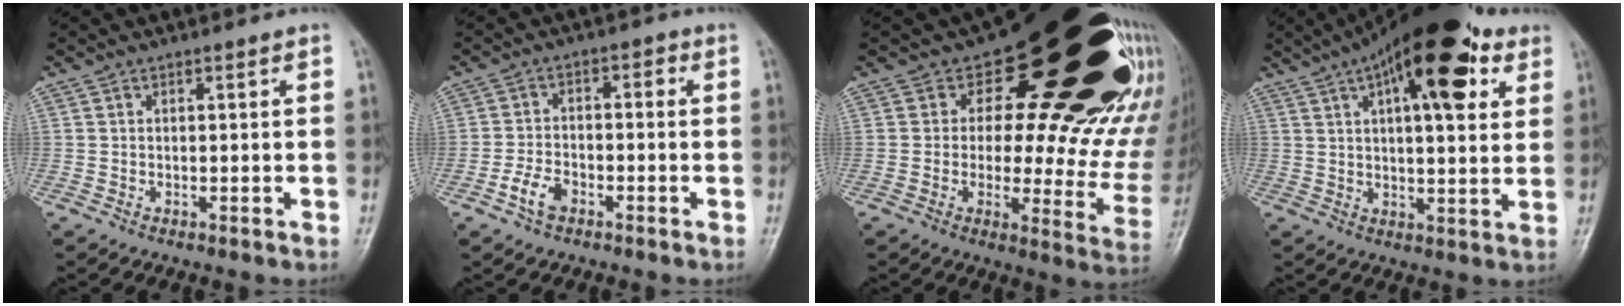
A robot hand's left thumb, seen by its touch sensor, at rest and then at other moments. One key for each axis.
{"total": 5.4, "fx": -2.7, "fy": 3.3, "fz": 3.3, "tx": -0.052, "ty": 0.026, "tz": -0.053}
{"total": 28.8, "fx": 16.3, "fy": 12.7, "fz": 20.0, "tx": -0.193, "ty": -0.086, "tz": 0.209}
{"total": 19.9, "fx": 9.2, "fy": 7.5, "fz": 16.0, "tx": -0.225, "ty": 0.000, "tz": 0.136}